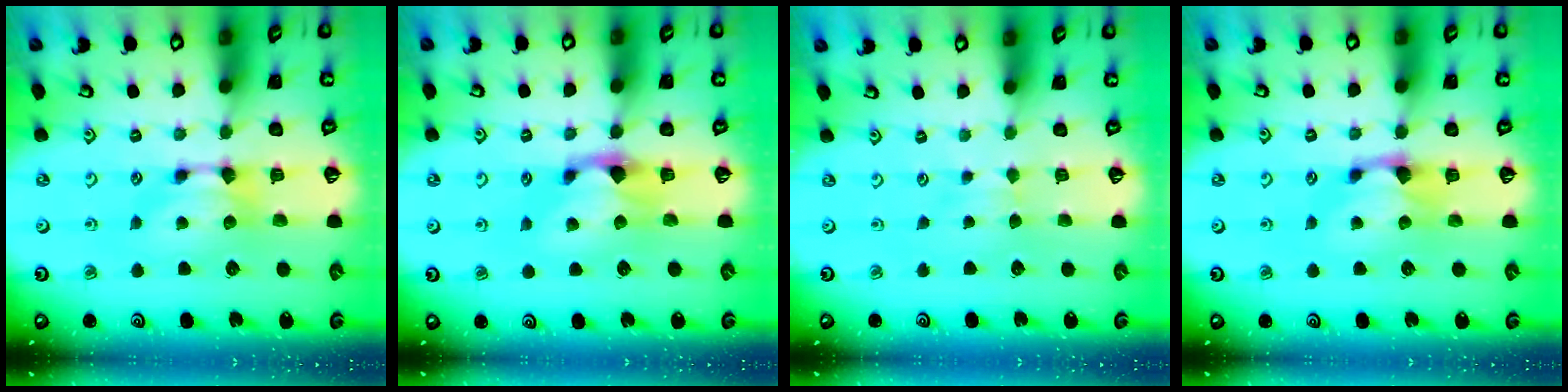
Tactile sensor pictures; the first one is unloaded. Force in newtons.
{"total": 1.3, "press": 0.6, "slide": 1.2}
{"total": 2.6, "press": 2.5, "slide": 0.2}
{"total": 0.6, "press": 0.2, "slide": 0.5}